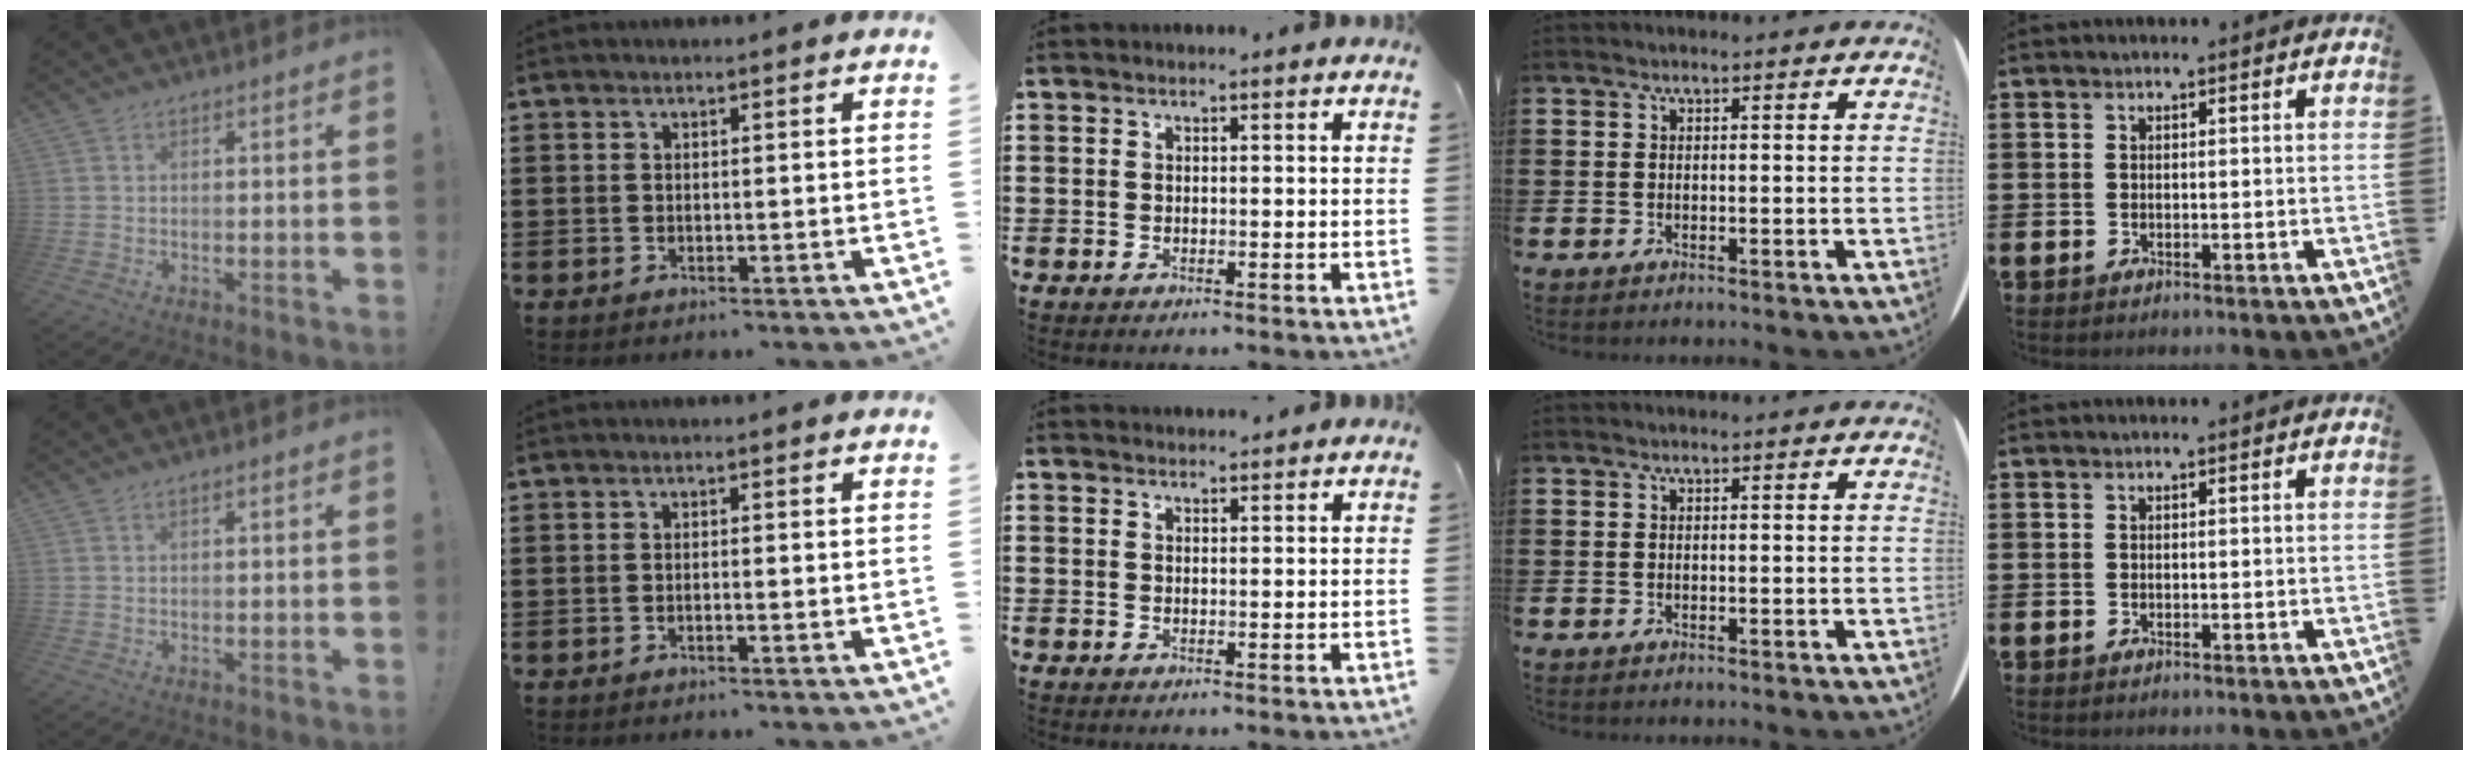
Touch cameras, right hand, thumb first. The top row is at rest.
{"thumb": {"total": 0.7, "force": [0.4, -0.1, 0.6], "torque": [-0.016, 0.003, 0.006]}, "index": {"total": 0.6, "force": [-0.3, -0.1, 0.6], "torque": [-0.009, -0.003, -0.005]}, "middle": {"total": 1.3, "force": [1.3, 0.0, -0.1], "torque": [-0.003, -0.002, 0.025]}}